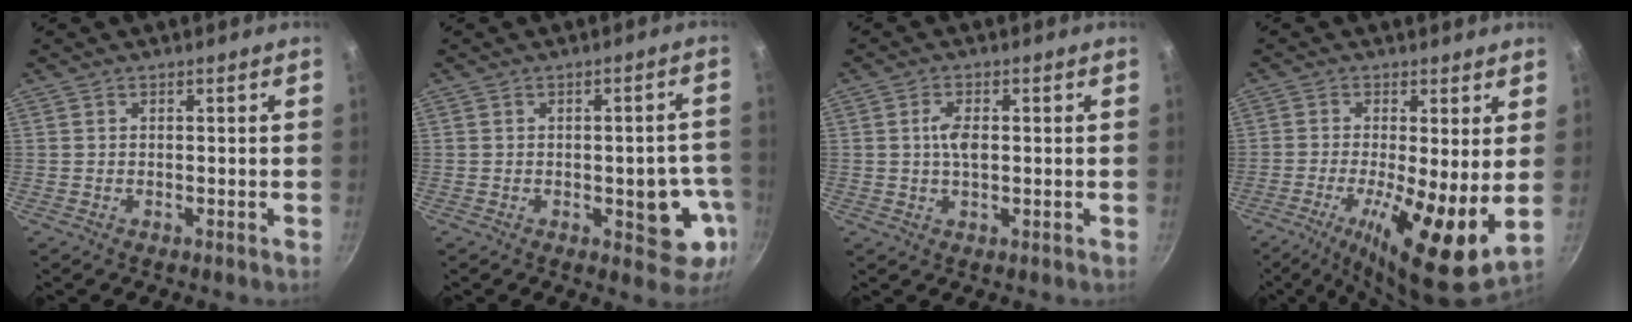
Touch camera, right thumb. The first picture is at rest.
{"total": 11.0, "force": [-2.3, 4.9, 9.5], "torque": [-0.063, 0.010, -0.028]}
{"total": 3.7, "force": [0.4, 1.9, 3.1], "torque": [-0.052, 0.006, 0.005]}
{"total": 14.0, "force": [-1.6, 3.8, 13.4], "torque": [-0.221, -0.021, -0.030]}